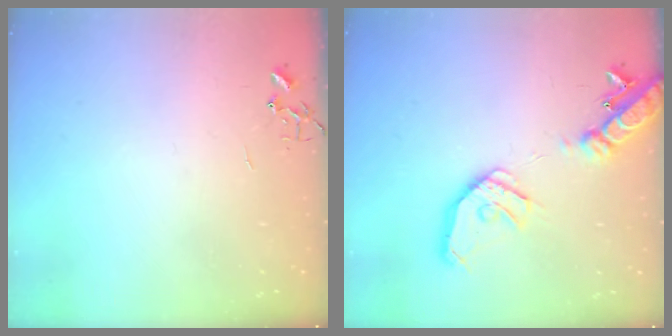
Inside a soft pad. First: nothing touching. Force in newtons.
{"total": 18.8, "press": 18.6, "slide": 3.0}